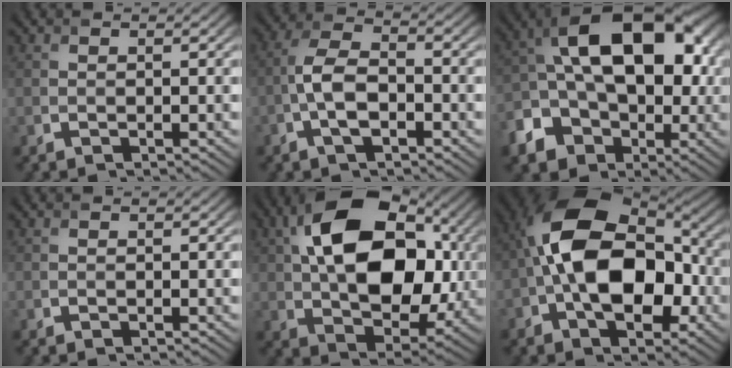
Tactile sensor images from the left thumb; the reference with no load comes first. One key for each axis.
{"total": 6.1, "fx": -2.0, "fy": 2.8, "fz": 5.1, "tx": -0.103, "ty": 0.010, "tz": -0.048}
{"total": 17.9, "fx": -2.3, "fy": 12.1, "fz": 12.9, "tx": -0.207, "ty": -0.005, "tz": -0.038}
{"total": 0.0}
{"total": 18.2, "fx": 3.6, "fy": 11.4, "fz": 13.6, "tx": -0.236, "ty": 0.013, "tz": 0.056}
{"total": 15.8, "fx": -1.0, "fy": 9.6, "fz": 12.5, "tx": -0.204, "ty": 0.016, "tz": -0.033}